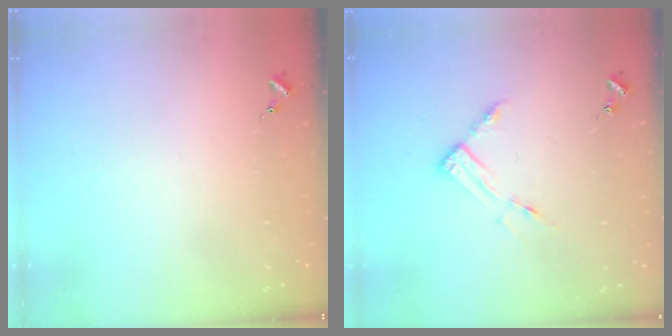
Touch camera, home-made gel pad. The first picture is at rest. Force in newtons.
{"total": 7.4, "press": 7.4, "slide": 0.6}